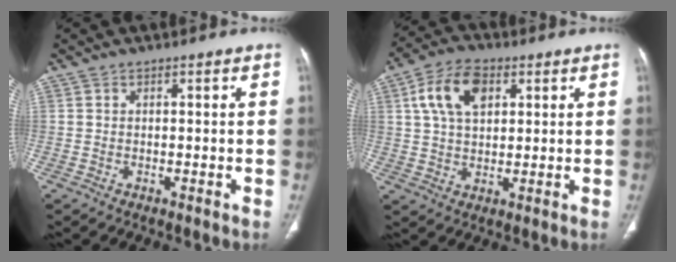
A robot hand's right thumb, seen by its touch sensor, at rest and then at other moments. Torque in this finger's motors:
{"motor_torque": [0.43, 1.48, 0.75, 0.18, 0.08]}